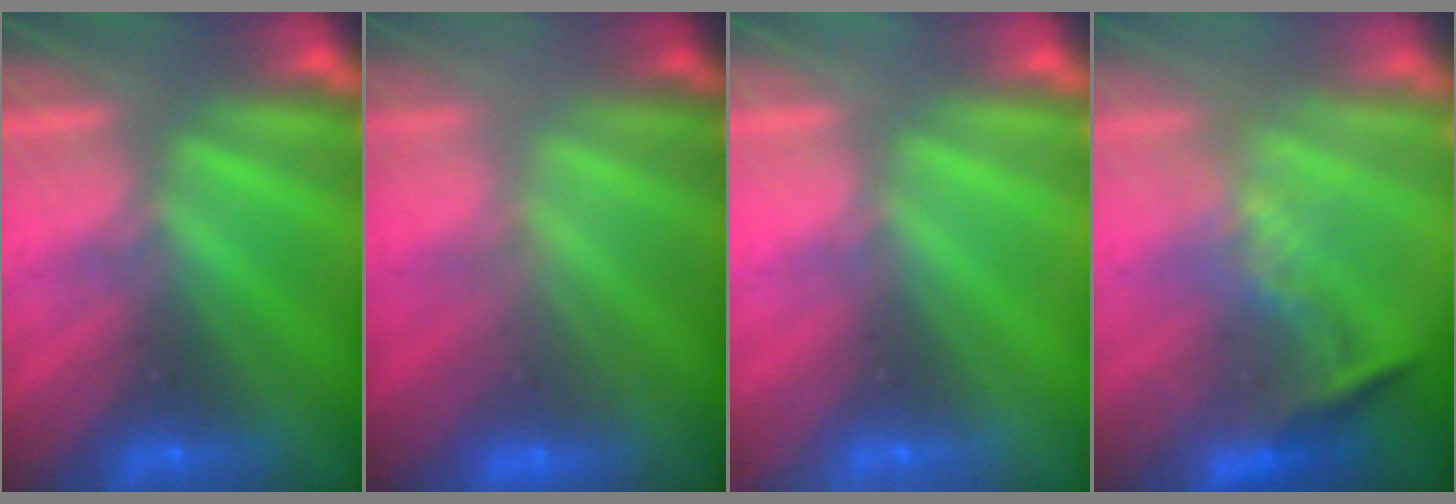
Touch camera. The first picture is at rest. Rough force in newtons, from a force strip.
{"total": 2.3}
{"total": 3.0}
{"total": 1.1}